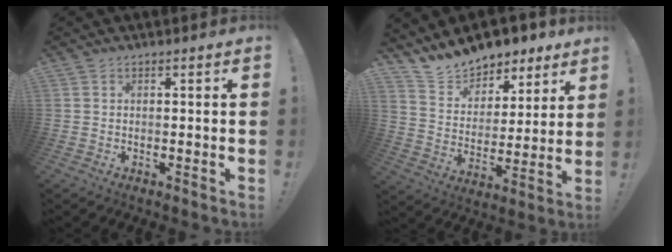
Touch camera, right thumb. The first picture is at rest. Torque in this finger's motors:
{"motor_torque": [1.38, 1.47, 0.44, 0.41, 0.00]}